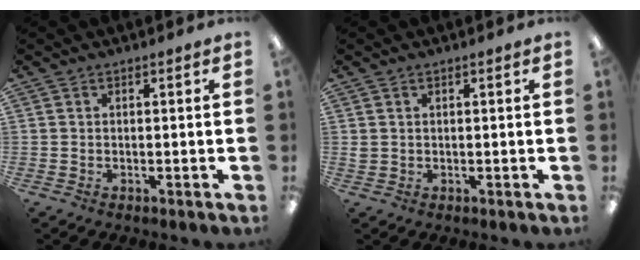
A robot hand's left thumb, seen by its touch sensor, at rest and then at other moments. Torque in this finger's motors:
{"motor_torque": [0.02, 0.18, 0.38, -0.33, -0.02]}